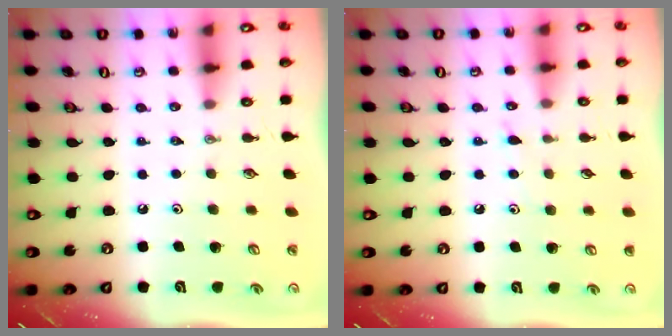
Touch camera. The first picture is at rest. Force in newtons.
{"total": 4.7, "press": 4.6, "slide": 0.6}